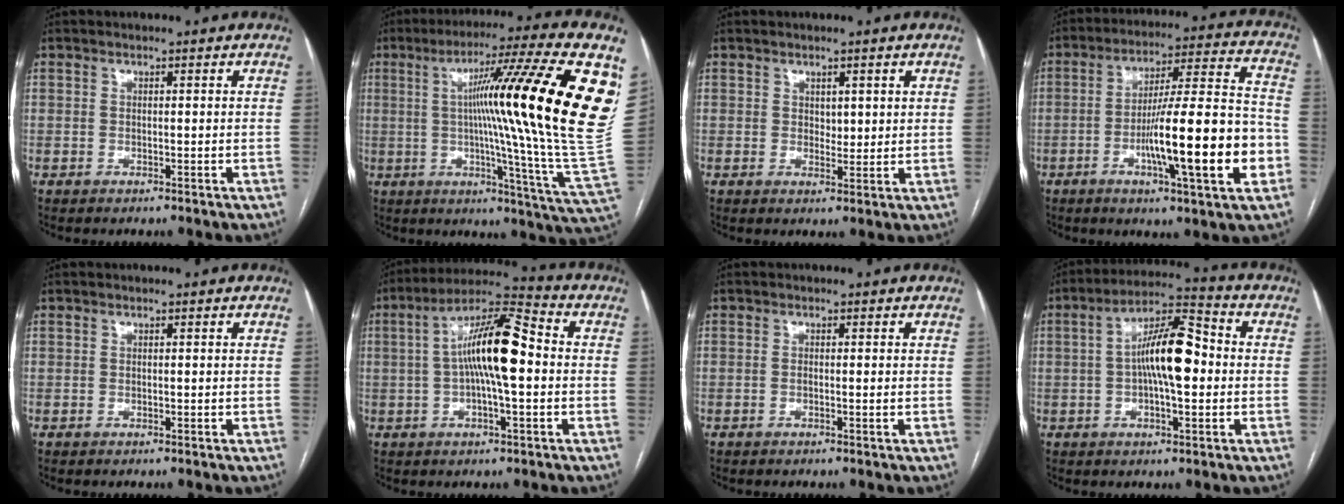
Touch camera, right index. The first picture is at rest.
{"total": 29.6, "force": [6.7, -1.1, 28.8], "torque": [-0.313, 0.023, 0.096]}
{"total": 2.4, "force": [1.0, 1.4, 1.7], "torque": [-0.021, -0.004, 0.017]}
{"total": 18.5, "force": [-5.1, 1.3, 17.7], "torque": [-0.271, 0.004, -0.077]}
{"total": 0.0}
{"total": 12.9, "force": [0.2, 2.2, 12.7], "torque": [-0.229, 0.027, -0.003]}
{"total": 1.0, "force": [-0.1, 0.2, 0.9], "torque": [-0.017, -0.001, -0.001]}
{"total": 11.3, "force": [-0.1, 3.1, 10.9], "torque": [-0.198, 0.025, -0.006]}